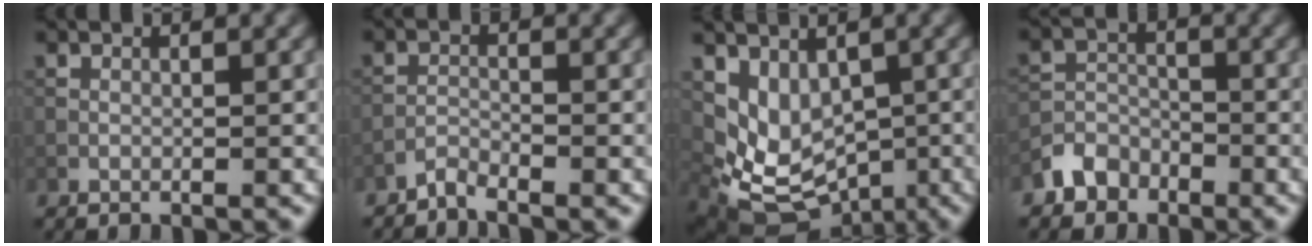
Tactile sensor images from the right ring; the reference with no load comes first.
{"total": 1.2, "force": [-1.2, 0.1, 0.3], "torque": [-0.005, 0.003, -0.027]}
{"total": 7.2, "force": [-0.1, 5.8, 4.3], "torque": [-0.067, -0.002, 0.023]}
{"total": 2.8, "force": [-2.1, 1.9, 0.4], "torque": [-0.001, 0.005, -0.045]}